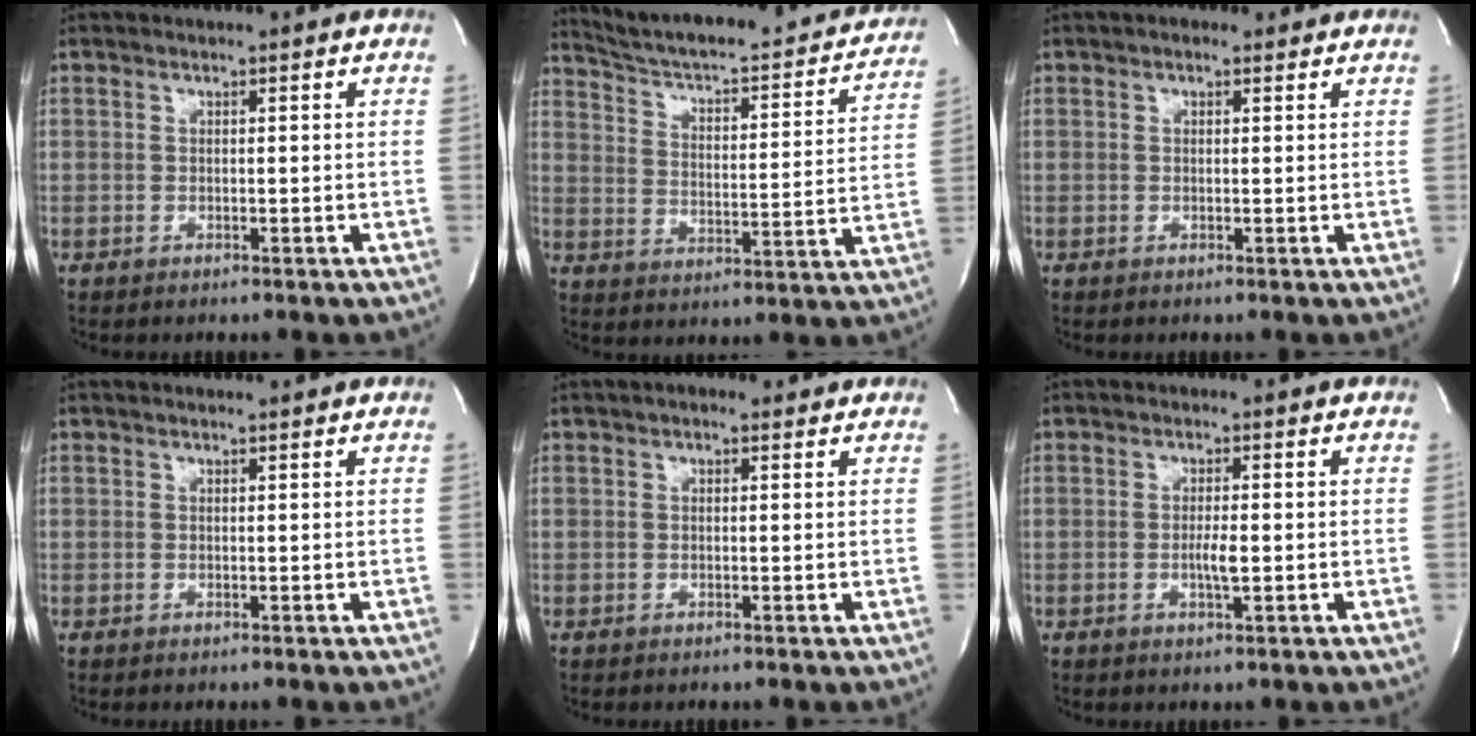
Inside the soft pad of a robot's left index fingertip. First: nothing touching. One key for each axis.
{"total": 24.8, "fx": 22.5, "fy": 4.3, "fz": 9.4, "tx": -0.141, "ty": -0.033, "tz": 0.293}
{"total": 1.8, "fx": 1.2, "fy": 1.0, "fz": 0.8, "tx": -0.016, "ty": 0.015, "tz": 0.011}
{"total": 1.0, "fx": 0.9, "fy": 0.1, "fz": 0.3, "tx": -0.011, "ty": 0.009, "tz": 0.013}
{"total": 2.1, "fx": 1.4, "fy": 1.2, "fz": 1.1, "tx": -0.018, "ty": 0.017, "tz": 0.014}
{"total": 2.5, "fx": -0.5, "fy": 0.3, "fz": 2.4, "tx": -0.049, "ty": -0.003, "tz": -0.008}